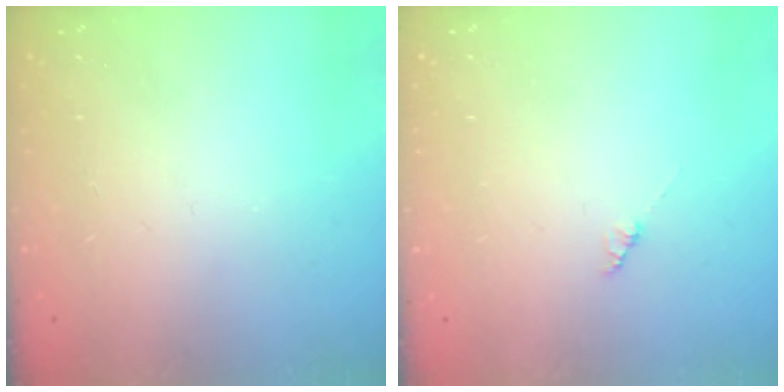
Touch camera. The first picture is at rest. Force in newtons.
{"total": 1.4, "press": 1.4, "slide": 0.2}